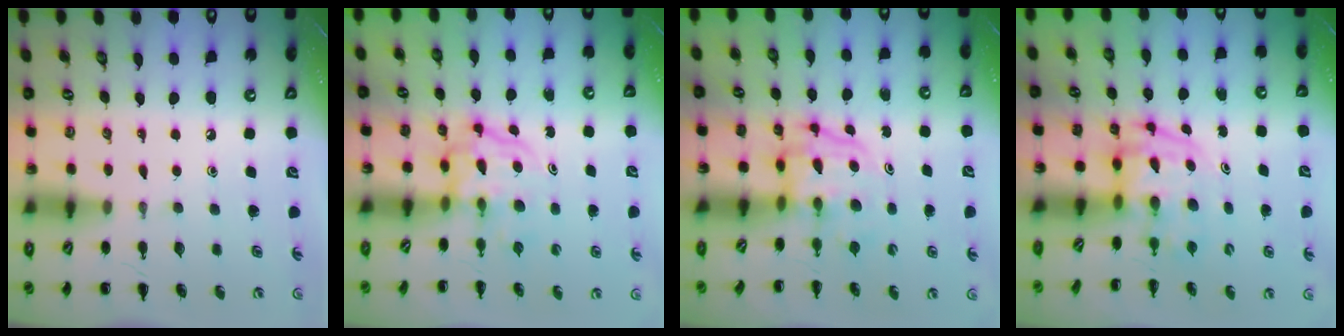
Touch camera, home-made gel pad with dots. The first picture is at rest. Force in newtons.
{"total": 3.9, "press": 3.9, "slide": 0.4}
{"total": 3.7, "press": 3.7, "slide": 0.6}
{"total": 3.6, "press": 3.6, "slide": 0.6}